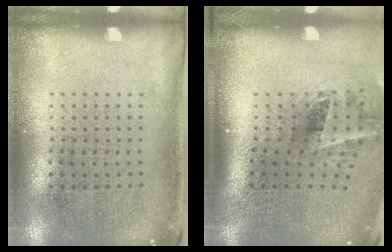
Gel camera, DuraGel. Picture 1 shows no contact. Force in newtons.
{"total": 2.1, "press": 1.3, "slide": 1.6}